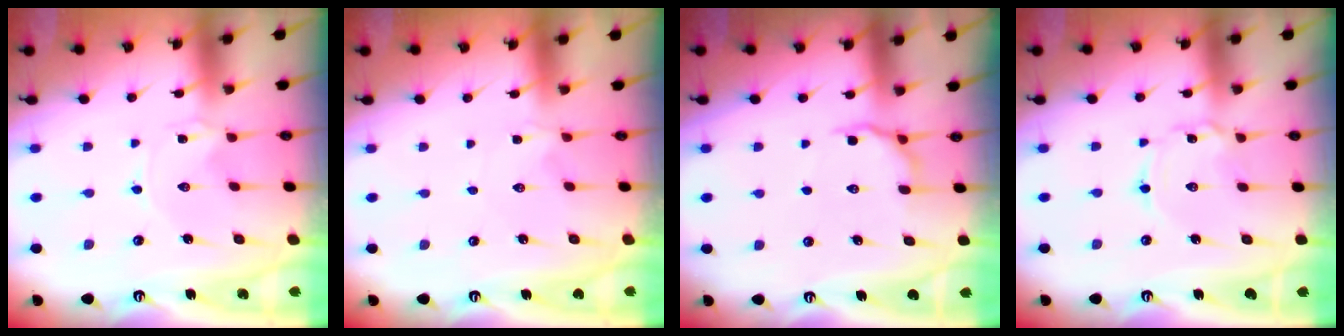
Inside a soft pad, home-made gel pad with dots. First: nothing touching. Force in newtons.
{"total": 1.6, "press": 1.6, "slide": 0.3}
{"total": 6.0, "press": 5.8, "slide": 1.8}
{"total": 2.0, "press": 2.0, "slide": 0.2}